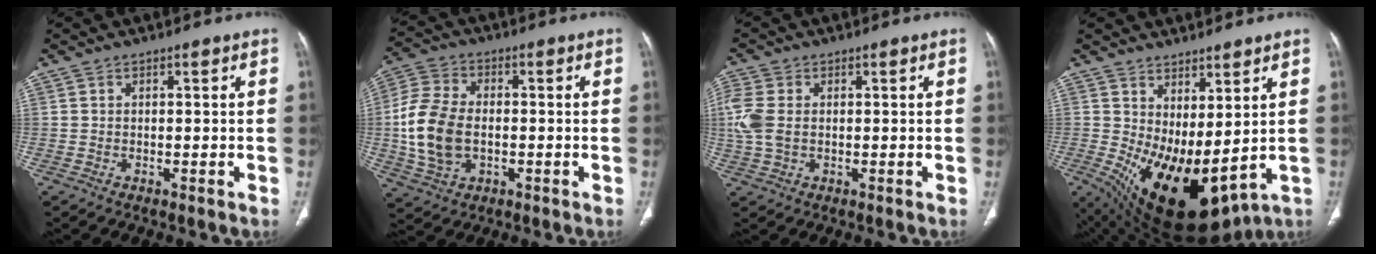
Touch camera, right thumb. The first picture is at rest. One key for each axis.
{"total": 13.3, "fx": -1.2, "fy": 8.8, "fz": 9.8, "tx": -0.204, "ty": 0.010, "tz": -0.022}
{"total": 7.1, "fx": 0.6, "fy": 4.7, "fz": 5.2, "tx": -0.150, "ty": 0.010, "tz": 0.015}
{"total": 16.2, "fx": 0.9, "fy": 7.2, "fz": 14.4, "tx": -0.246, "ty": -0.030, "tz": 0.047}